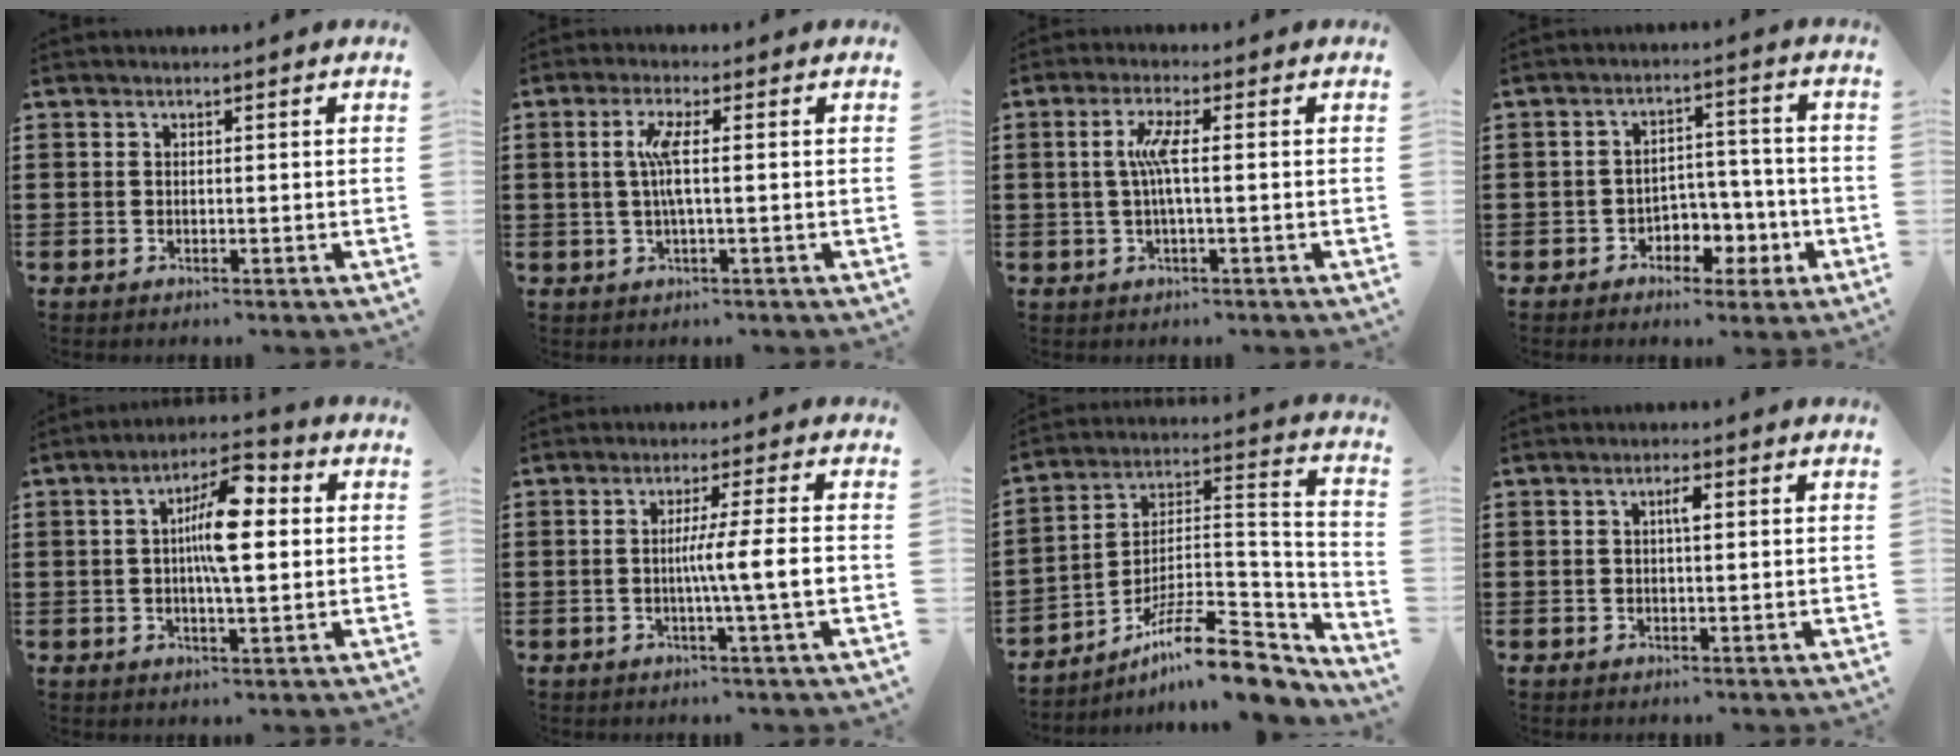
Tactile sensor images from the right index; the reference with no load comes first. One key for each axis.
{"total": 4.2, "fx": 0.1, "fy": 0.3, "fz": 4.2, "tx": -0.093, "ty": -0.009, "tz": -0.007}
{"total": 4.6, "fx": 0.1, "fy": 0.4, "fz": 4.6, "tx": -0.100, "ty": -0.006, "tz": -0.007}
{"total": 5.0, "fx": -2.5, "fy": 3.8, "fz": 2.2, "tx": -0.033, "ty": 0.013, "tz": -0.048}
{"total": 9.1, "fx": 1.3, "fy": 2.7, "fz": 8.6, "tx": -0.144, "ty": 0.007, "tz": 0.015}
{"total": 6.2, "fx": -0.7, "fy": -0.6, "fz": 6.1, "tx": -0.107, "ty": -0.008, "tz": -0.018}
{"total": 12.5, "fx": -9.4, "fy": 3.4, "fz": 7.5, "tx": -0.120, "ty": 0.025, "tz": -0.171}
{"total": 1.9, "fx": 0.4, "fy": 0.5, "fz": 1.8, "tx": -0.027, "ty": 0.002, "tz": 0.002}